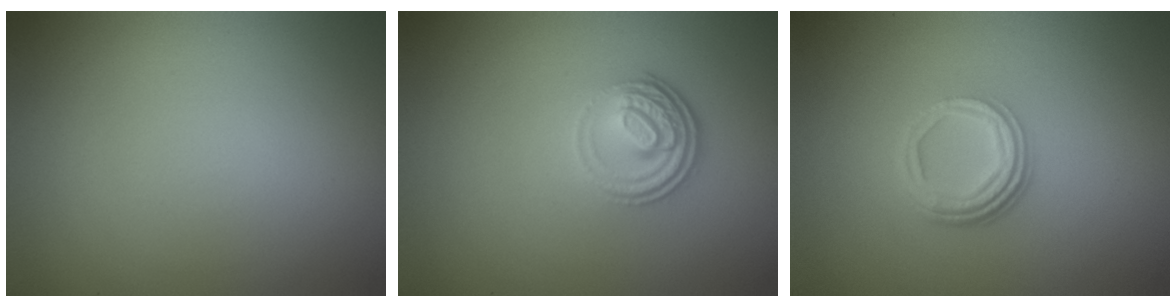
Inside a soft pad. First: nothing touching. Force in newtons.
{"total": 3.6, "press": 2.6, "slide": 2.5}
{"total": 3.6, "press": 2.6, "slide": 2.4}